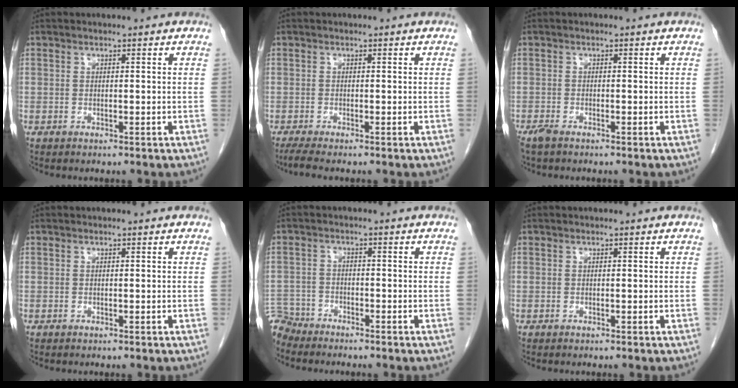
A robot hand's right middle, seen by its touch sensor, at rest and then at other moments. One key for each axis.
{"total": 2.4, "fx": -1.9, "fy": -0.2, "fz": 1.5, "tx": -0.035, "ty": -0.009, "tz": -0.039}
{"total": 1.8, "fx": -1.4, "fy": 0.5, "fz": 1.0, "tx": -0.026, "ty": -0.005, "tz": -0.026}
{"total": 0.0}
{"total": 4.9, "fx": -4.7, "fy": 1.2, "fz": -0.6, "tx": 0.017, "ty": -0.007, "tz": -0.091}
{"total": 0.0}